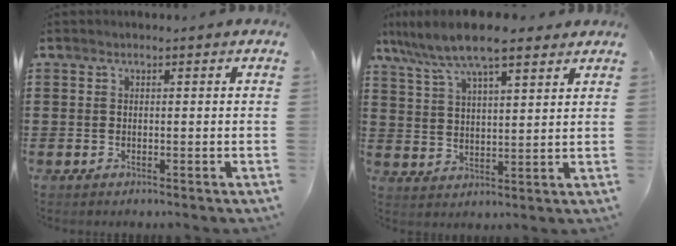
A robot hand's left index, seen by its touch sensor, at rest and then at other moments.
{"total": 9.1, "force": [7.2, 1.8, 5.3], "torque": [-0.123, -0.014, 0.129]}